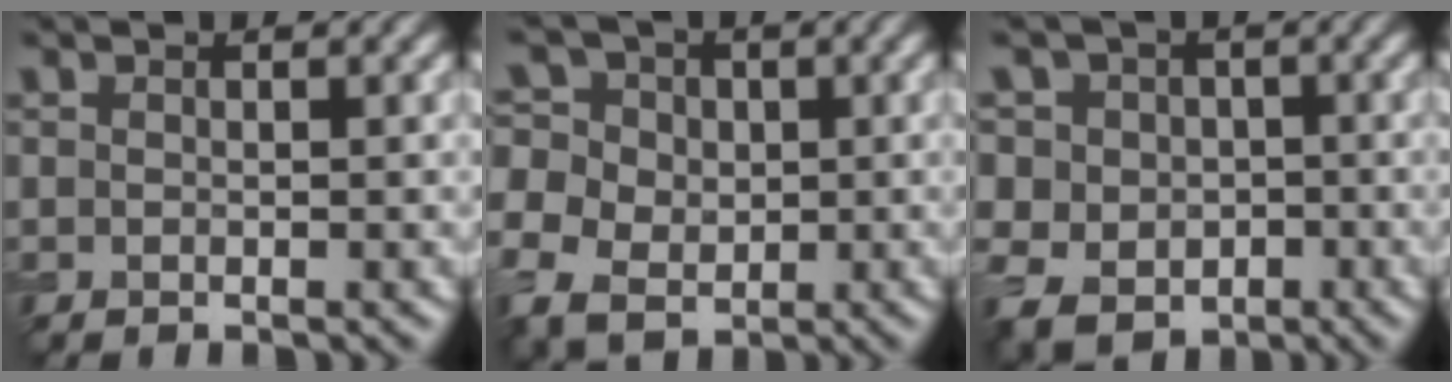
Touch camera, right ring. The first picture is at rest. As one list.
[{"total": 8.1, "force": [-0.8, 7.1, 3.6], "torque": [-0.092, 0.014, -0.047]}, {"total": 8.5, "force": [0.3, 7.9, 3.0], "torque": [-0.080, 0.025, -0.028]}]